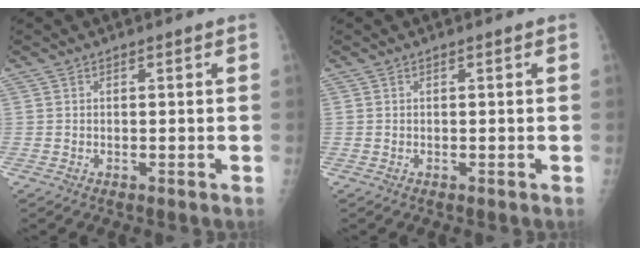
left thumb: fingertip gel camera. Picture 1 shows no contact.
{"total": 0.0}